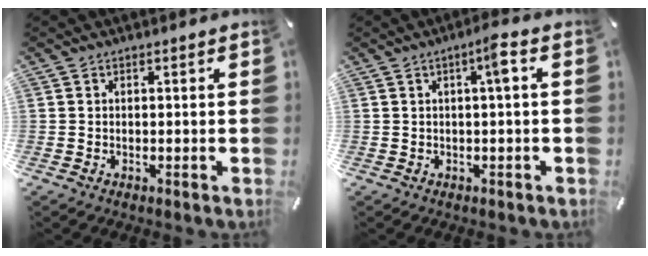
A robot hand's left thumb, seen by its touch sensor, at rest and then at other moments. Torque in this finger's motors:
{"motor_torque": [0.58, 1.01, 0.42, -0.41, 0.17]}